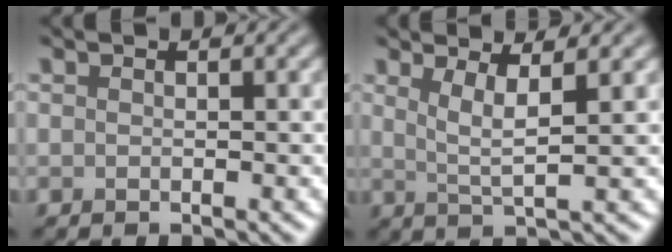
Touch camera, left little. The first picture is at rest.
{"total": 3.2, "force": [1.3, 0.6, 2.9], "torque": [-0.050, -0.006, 0.026]}